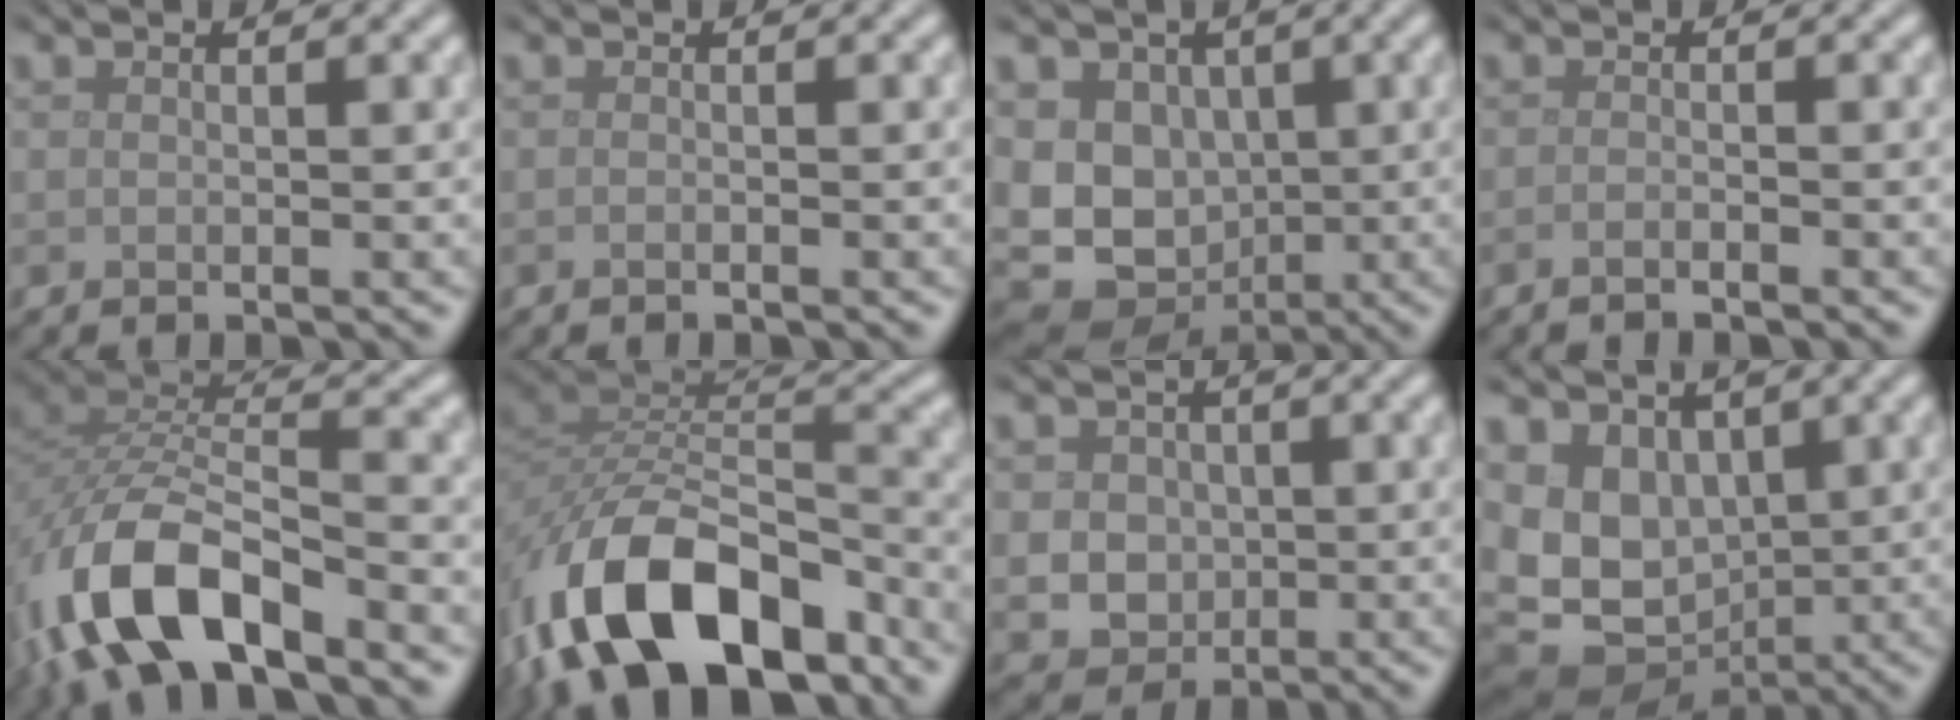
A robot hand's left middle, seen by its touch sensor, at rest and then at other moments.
{"total": 0.7, "force": [-0.3, 0.2, 0.6], "torque": [-0.005, -0.003, -0.009]}
{"total": 10.1, "force": [-0.1, 8.4, 5.6], "torque": [-0.086, 0.003, -0.024]}
{"total": 1.3, "force": [-0.8, 0.3, 0.9], "torque": [-0.012, -0.002, -0.019]}
{"total": 11.7, "force": [-6.6, 5.1, 8.2], "torque": [-0.176, -0.011, -0.129]}
{"total": 14.5, "force": [-8.5, 7.6, 9.0], "torque": [-0.176, -0.004, -0.156]}
{"total": 4.1, "force": [0.1, 3.7, 1.8], "torque": [-0.026, 0.006, -0.009]}
{"total": 9.0, "force": [0.5, 7.1, 5.5], "torque": [-0.108, -0.019, 0.023]}